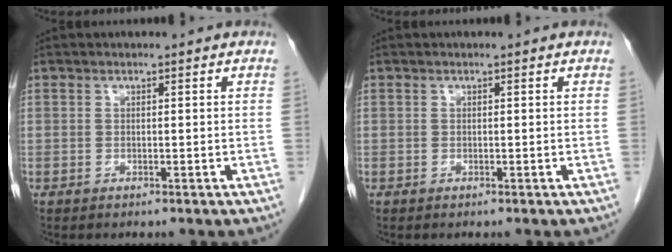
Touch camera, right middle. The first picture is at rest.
{"total": 0.0}